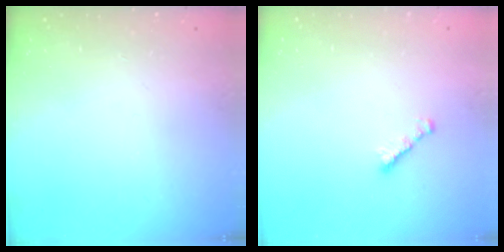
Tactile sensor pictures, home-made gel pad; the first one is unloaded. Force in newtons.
{"total": 1.6, "press": 1.5, "slide": 0.5}